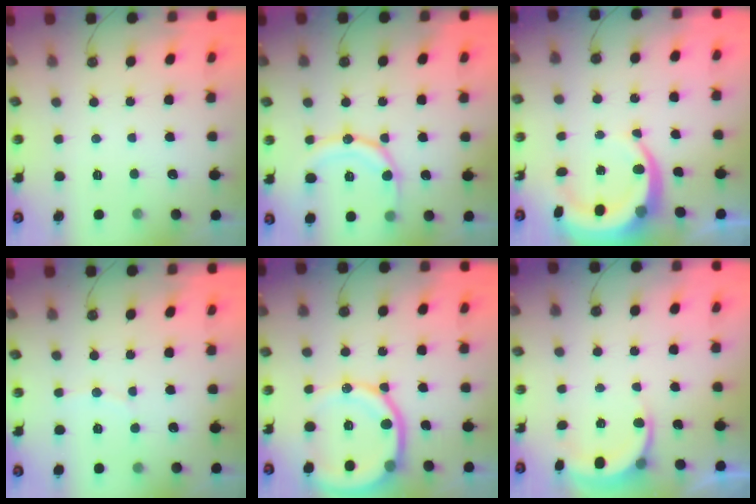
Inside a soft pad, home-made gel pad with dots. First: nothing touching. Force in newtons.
{"total": 13.9, "press": 13.9, "slide": 1.5}
{"total": 9.4, "press": 9.3, "slide": 1.3}
{"total": 4.4, "press": 4.2, "slide": 1.5}
{"total": 15.7, "press": 15.5, "slide": 1.8}
{"total": 5.5, "press": 5.3, "slide": 1.2}